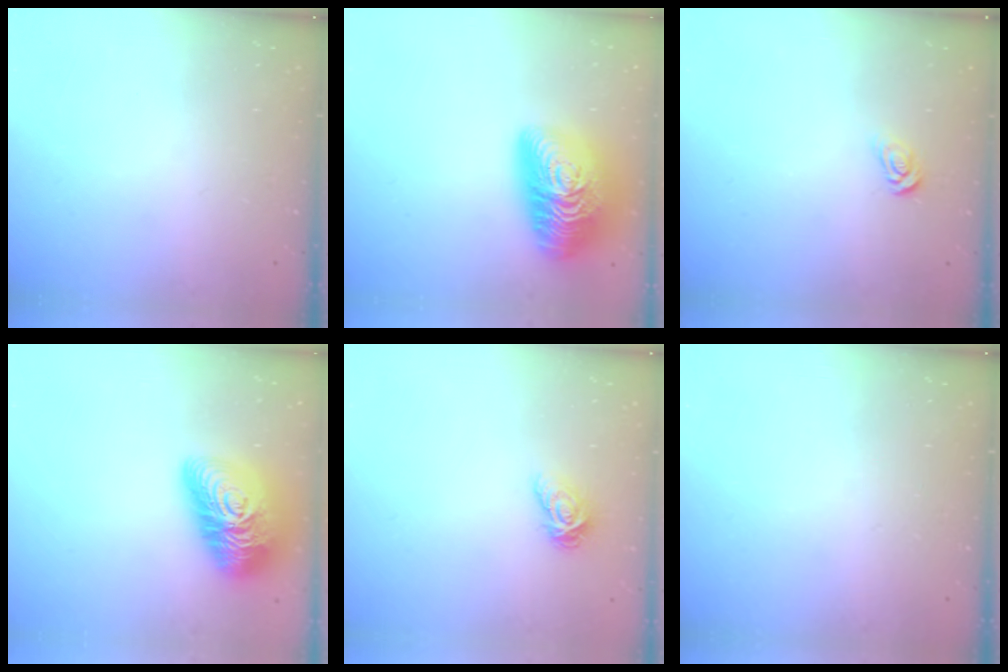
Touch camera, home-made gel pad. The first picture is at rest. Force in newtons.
{"total": 26.8, "press": 26.8, "slide": 0.9}
{"total": 4.3, "press": 4.2, "slide": 0.4}
{"total": 23.0, "press": 23.0, "slide": 1.5}
{"total": 4.7, "press": 4.7, "slide": 0.0}
{"total": 0.0}